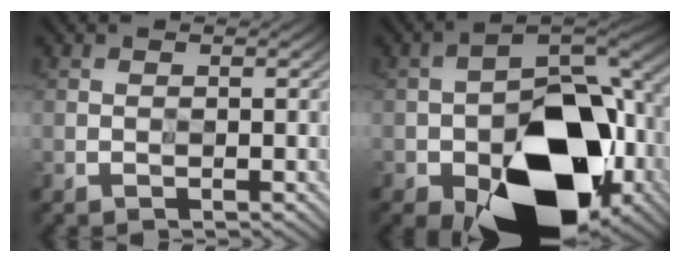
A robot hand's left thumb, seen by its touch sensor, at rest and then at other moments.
{"total": 17.9, "force": [-8.6, 10.0, 12.1], "torque": [-0.174, -0.018, -0.141]}